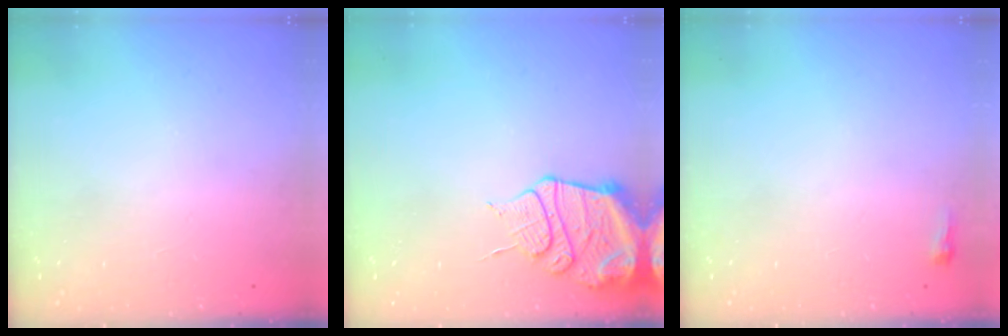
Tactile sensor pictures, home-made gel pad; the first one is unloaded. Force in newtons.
{"total": 13.1, "press": 13.0, "slide": 1.6}
{"total": 2.4, "press": 2.4, "slide": 0.6}